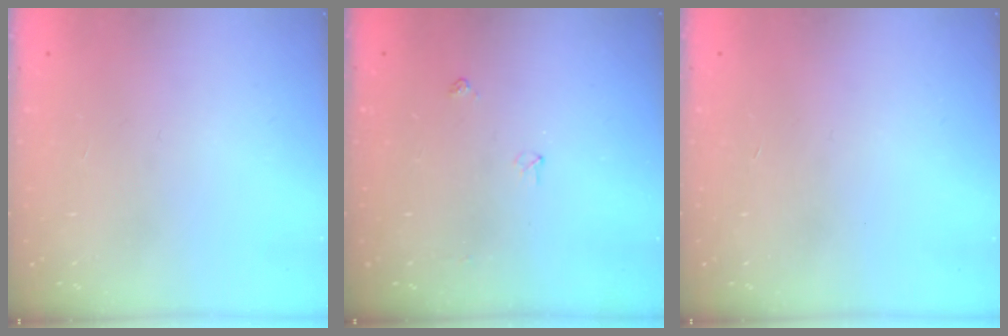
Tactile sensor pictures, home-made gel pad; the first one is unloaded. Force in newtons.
{"total": 3.0, "press": 3.0, "slide": 0.5}
{"total": 0.0}